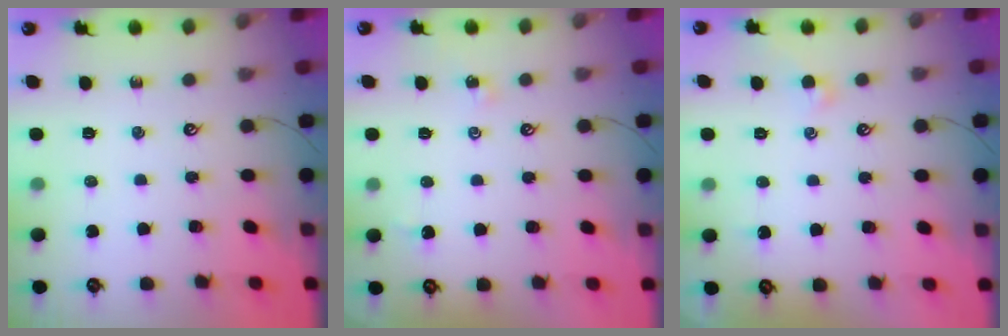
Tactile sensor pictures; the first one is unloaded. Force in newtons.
{"total": 1.6, "press": 1.6, "slide": 0.4}
{"total": 0.5, "press": 0.0, "slide": 0.5}